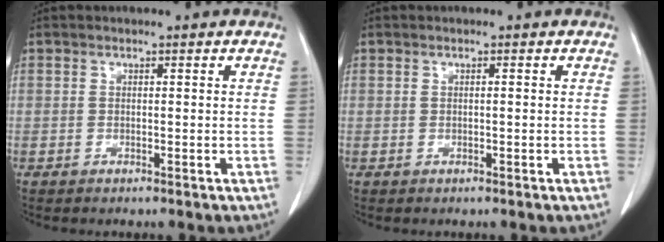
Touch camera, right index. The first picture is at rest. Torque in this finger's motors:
{"motor_torque": [-0.05, 0.04, -0.09, -0.01]}